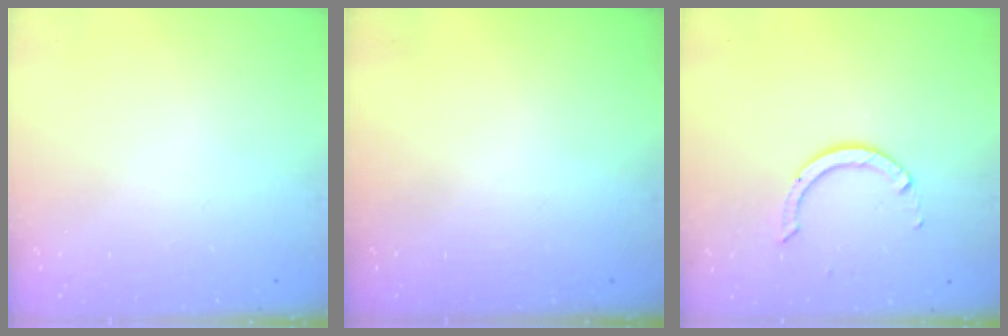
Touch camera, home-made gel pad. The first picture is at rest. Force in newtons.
{"total": 0.0}
{"total": 6.7, "press": 6.7, "slide": 0.5}